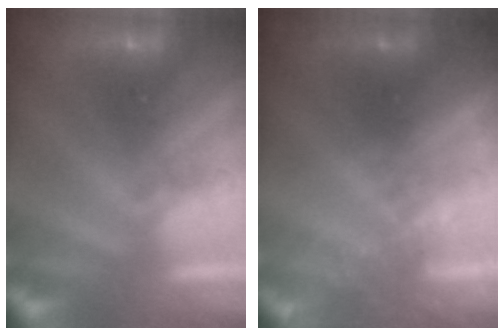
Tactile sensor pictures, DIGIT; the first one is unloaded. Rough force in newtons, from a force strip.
{"total": 2.4}